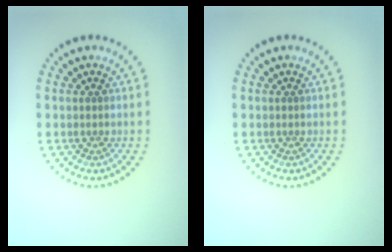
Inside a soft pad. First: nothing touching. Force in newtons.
{"total": 0.0}